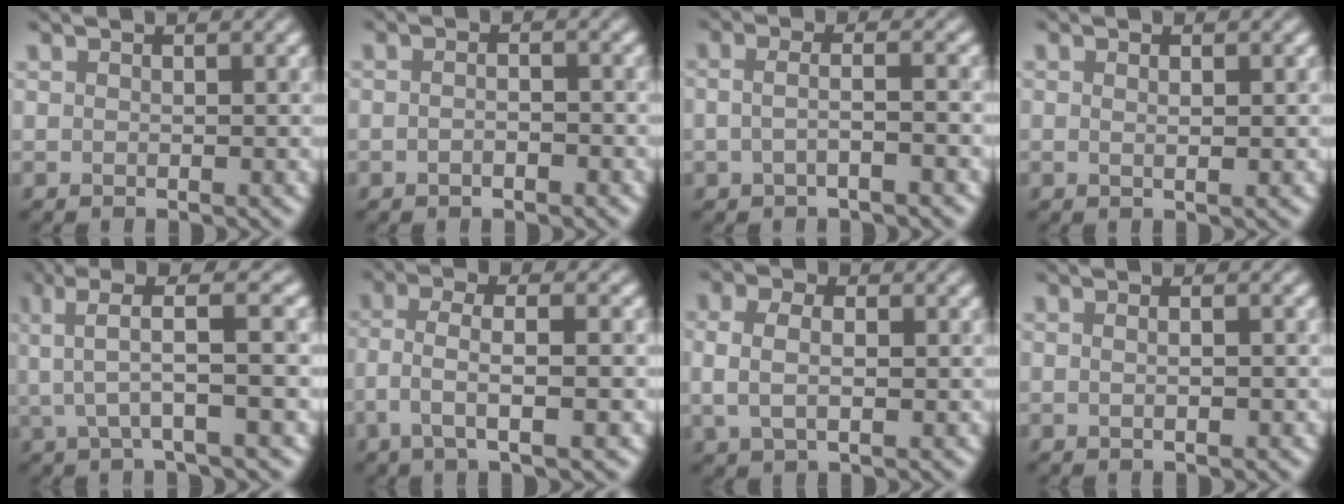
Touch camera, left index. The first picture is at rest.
{"total": 1.2, "force": [-0.9, 0.3, 0.7], "torque": [-0.008, -0.004, -0.017]}
{"total": 2.2, "force": [-0.9, 0.7, 1.8], "torque": [-0.024, 0.000, -0.017]}
{"total": 1.4, "force": [0.7, 0.5, 1.1], "torque": [-0.006, -0.002, -0.002]}
{"total": 5.1, "force": [1.7, 0.7, 4.7], "torque": [-0.083, 0.019, 0.034]}
{"total": 3.6, "force": [-1.2, 0.9, 3.3], "torque": [-0.071, 0.009, -0.017]}
{"total": 2.7, "force": [0.0, 1.8, 2.0], "torque": [-0.058, 0.003, 0.008]}
{"total": 3.3, "force": [0.9, 1.9, 2.5], "torque": [-0.004, 0.028, -0.022]}